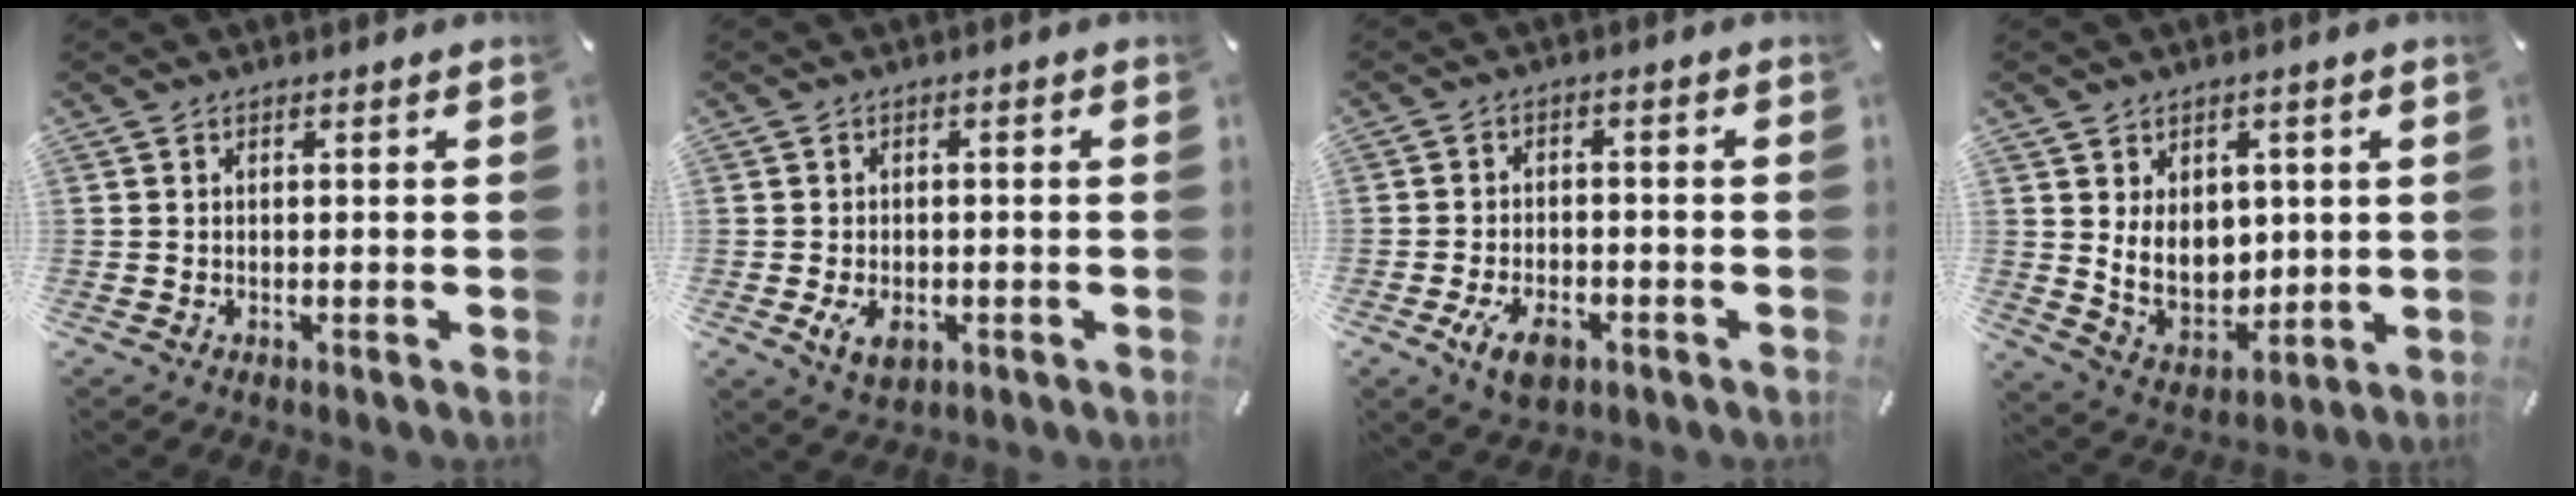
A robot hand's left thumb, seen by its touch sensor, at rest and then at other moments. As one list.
[{"total": 4.2, "force": [-1.3, 2.9, 2.7], "torque": [-0.052, -0.001, -0.025]}, {"total": 6.6, "force": [-3.1, 3.8, 4.4], "torque": [-0.078, 0.011, -0.056]}, {"total": 9.1, "force": [2.9, 7.4, 4.6], "torque": [-0.087, -0.020, 0.055]}]